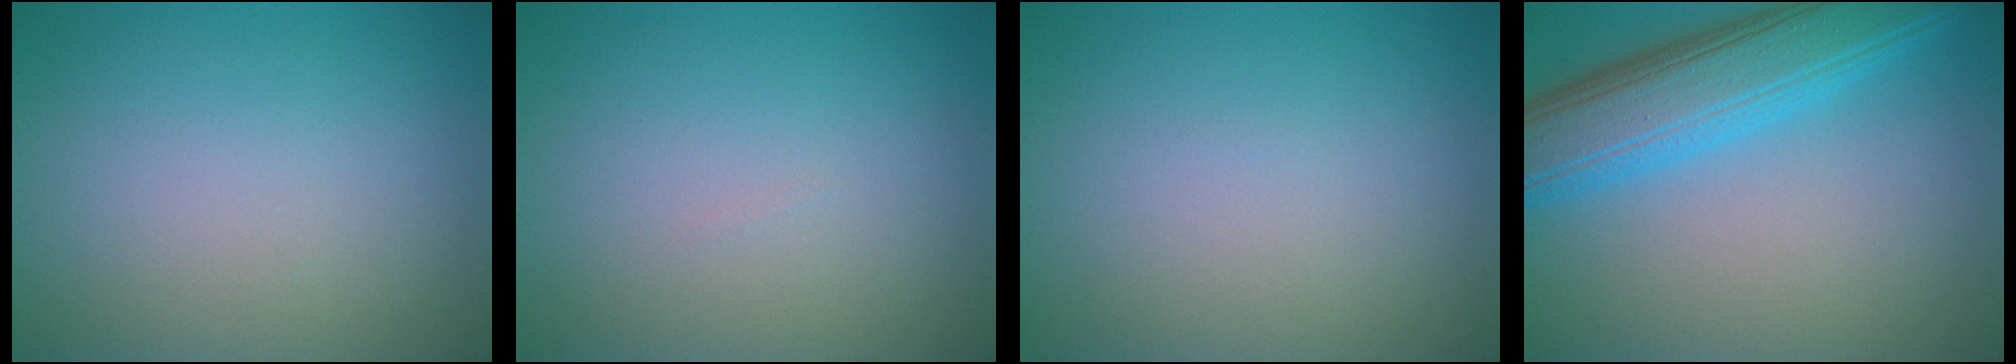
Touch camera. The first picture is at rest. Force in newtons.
{"total": 0.0}
{"total": 0.0}
{"total": 7.9, "press": 7.9, "slide": 0.3}